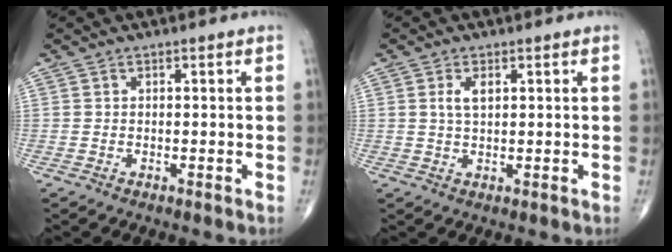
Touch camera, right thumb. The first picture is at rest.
{"total": 2.9, "force": [0.9, 1.4, 2.4], "torque": [-0.045, 0.001, 0.018]}